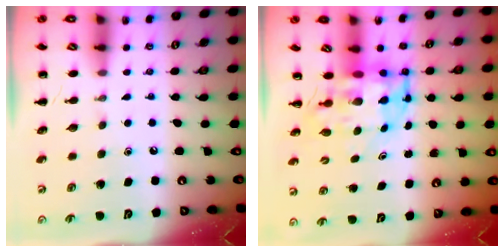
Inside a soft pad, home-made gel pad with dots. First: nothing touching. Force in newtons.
{"total": 5.8, "press": 5.6, "slide": 1.5}